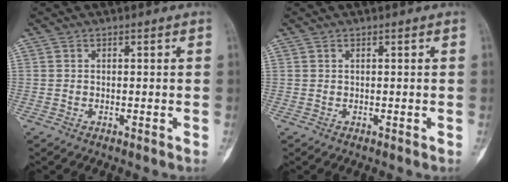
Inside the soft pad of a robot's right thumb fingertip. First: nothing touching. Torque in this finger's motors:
{"motor_torque": [-0.01, 0.00, -0.01, 0.01, -0.01]}